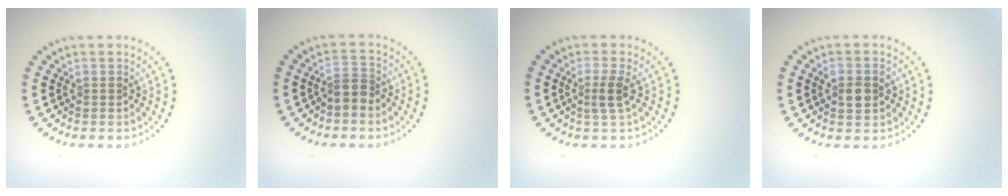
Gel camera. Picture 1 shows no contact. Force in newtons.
{"total": 2.1, "press": 1.6, "slide": 1.2}
{"total": 1.7, "press": 1.3, "slide": 1.1}
{"total": 2.5, "press": 2.5, "slide": 0.3}